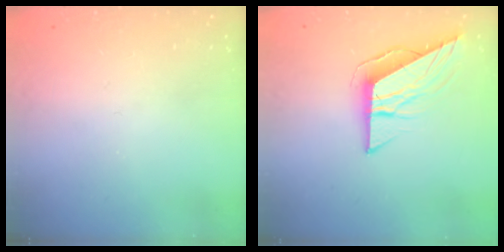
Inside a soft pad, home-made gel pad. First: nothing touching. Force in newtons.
{"total": 8.7, "press": 8.7, "slide": 0.3}